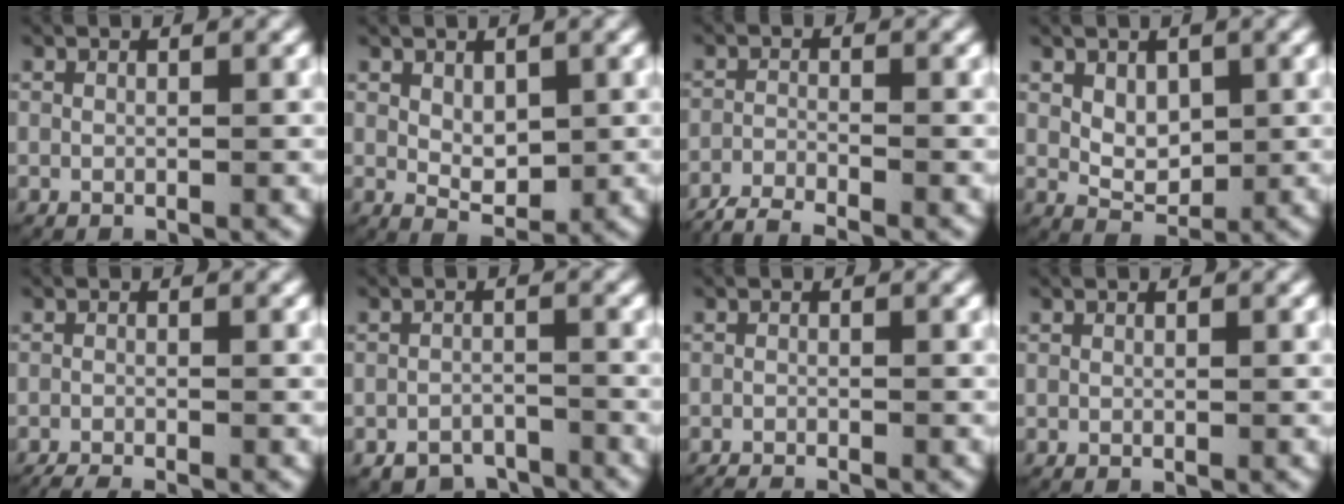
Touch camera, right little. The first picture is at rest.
{"total": 2.7, "force": [0.5, 1.6, 2.1], "torque": [-0.042, -0.022, 0.020]}
{"total": 5.6, "force": [-5.2, 1.7, 1.5], "torque": [-0.033, -0.022, -0.077]}
{"total": 3.2, "force": [0.7, 2.3, 2.1], "torque": [-0.044, -0.018, 0.023]}
{"total": 3.2, "force": [-3.0, 0.8, 0.7], "torque": [-0.018, -0.013, -0.044]}
{"total": 4.5, "force": [-4.1, 1.8, 0.5], "torque": [0.007, -0.012, -0.069]}
{"total": 2.5, "force": [-2.5, 0.6, 0.3], "torque": [-0.010, -0.012, -0.036]}
{"total": 0.0}